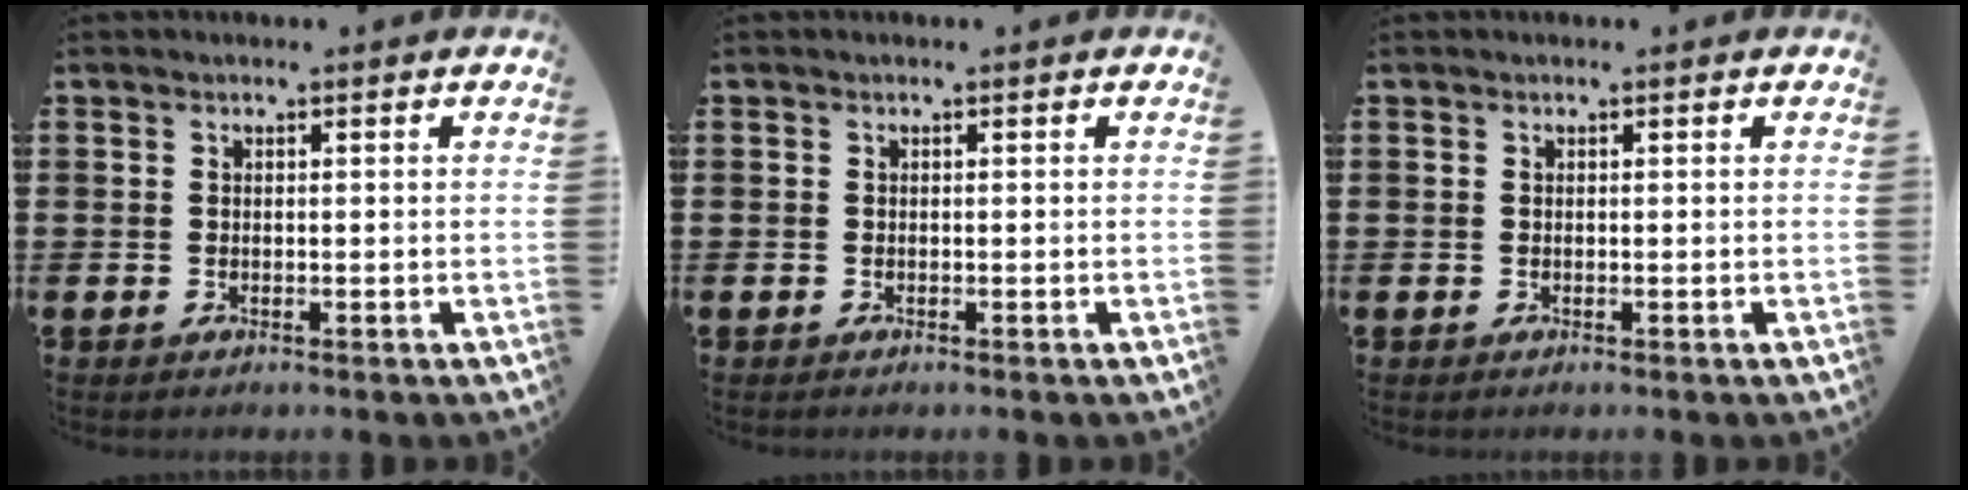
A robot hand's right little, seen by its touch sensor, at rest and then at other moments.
{"total": 0.0}
{"total": 0.0}